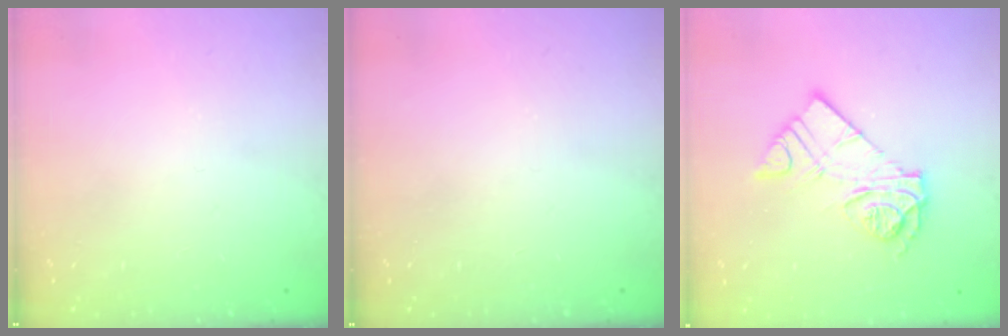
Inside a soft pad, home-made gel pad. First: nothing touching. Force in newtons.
{"total": 0.0}
{"total": 12.1, "press": 12.1, "slide": 1.0}